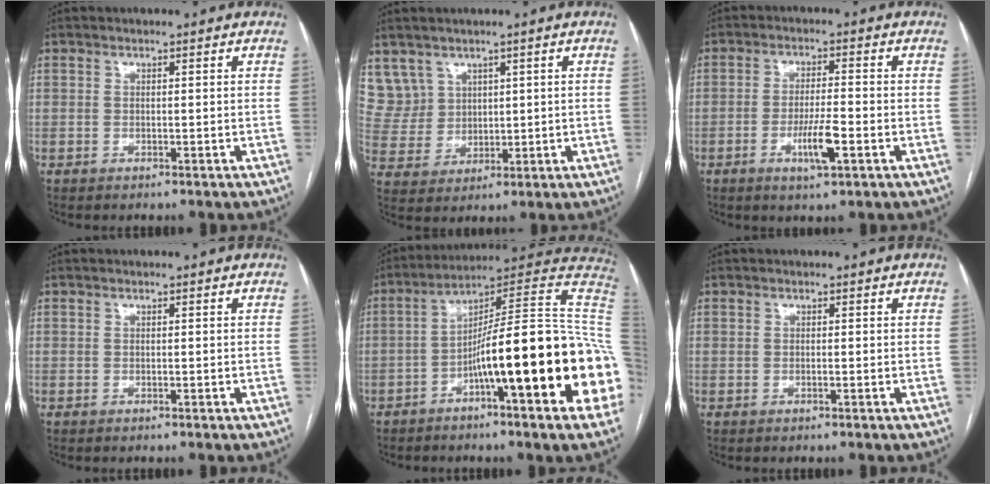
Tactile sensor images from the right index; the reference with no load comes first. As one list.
[{"total": 7.0, "force": [4.2, 5.6, 0.3], "torque": [-0.013, 0.022, 0.102]}, {"total": 5.9, "force": [-2.2, 0.7, 5.4], "torque": [-0.101, -0.007, -0.038]}, {"total": 0.0}, {"total": 24.2, "force": [-4.7, 1.3, 23.7], "torque": [-0.256, 0.027, -0.075]}, {"total": 0.0}]